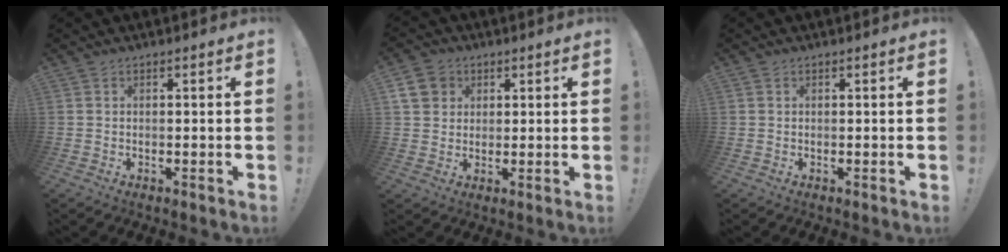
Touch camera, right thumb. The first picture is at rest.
{"total": 7.4, "force": [3.1, 6.2, 2.6], "torque": [-0.041, -0.007, 0.064]}
{"total": 0.0}